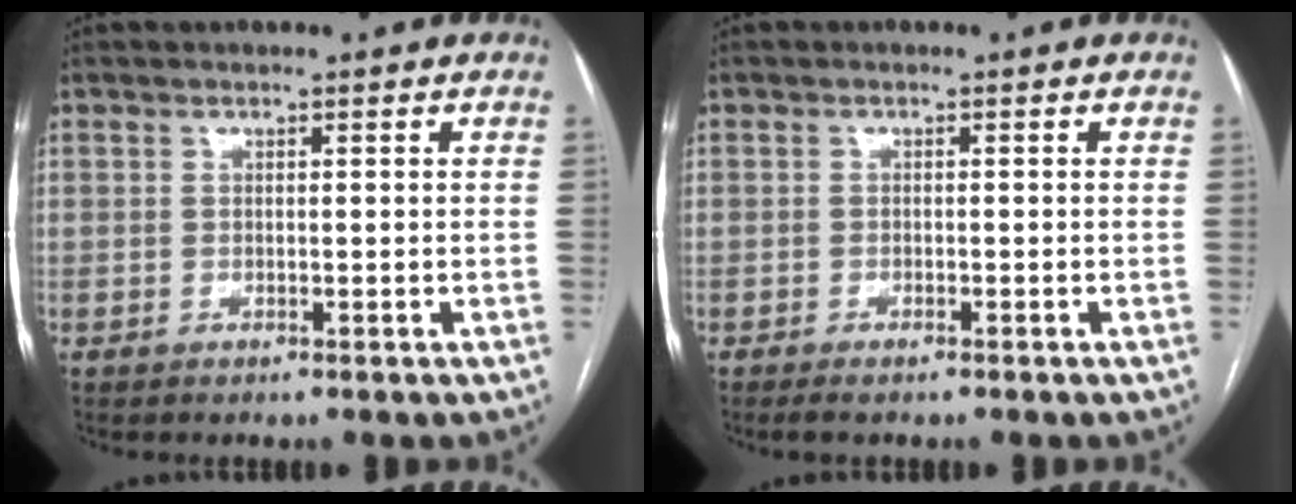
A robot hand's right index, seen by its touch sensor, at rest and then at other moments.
{"total": 1.5, "force": [-1.2, 0.2, 0.9], "torque": [-0.016, -0.003, -0.018]}